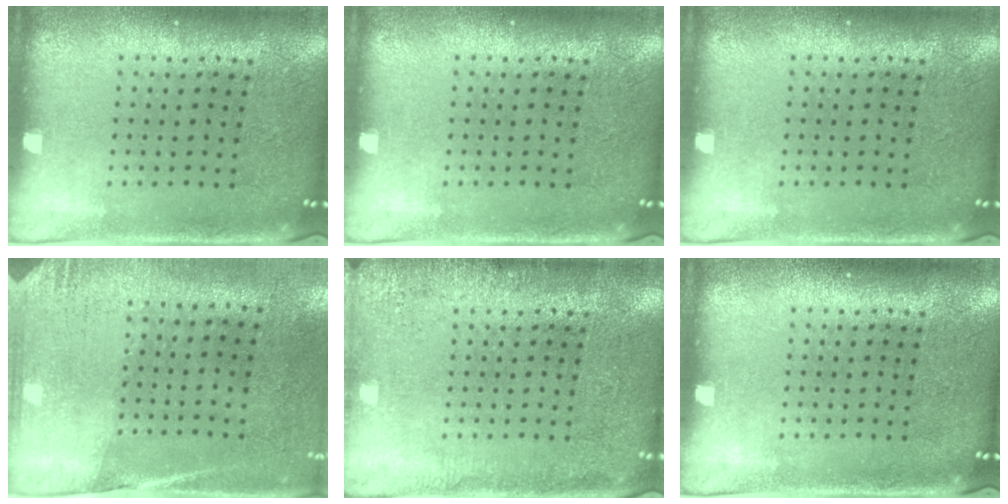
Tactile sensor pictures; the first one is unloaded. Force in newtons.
{"total": 0.0}
{"total": 0.0}
{"total": 2.6, "press": 2.3, "slide": 1.4}
{"total": 2.3, "press": 2.2, "slide": 0.3}
{"total": 0.0}